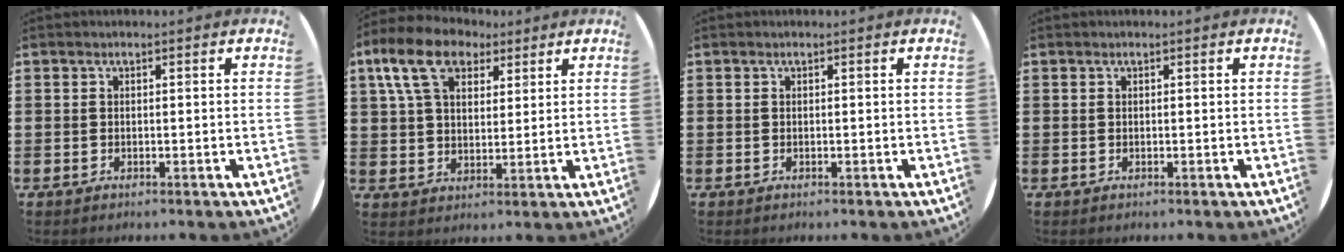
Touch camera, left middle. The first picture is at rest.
{"total": 9.0, "force": [5.7, 5.1, 4.6], "torque": [-0.096, 0.006, 0.104]}
{"total": 0.0}
{"total": 0.0}